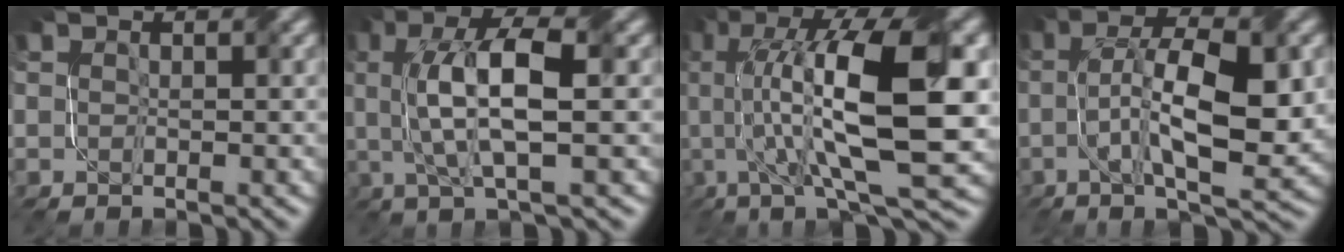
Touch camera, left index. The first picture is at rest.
{"total": 7.8, "force": [0.8, 2.2, 7.4], "torque": [-0.144, 0.008, 0.021]}
{"total": 15.3, "force": [2.2, 4.7, 14.4], "torque": [-0.243, 0.015, 0.046]}
{"total": 10.6, "force": [-0.3, 3.4, 10.0], "torque": [-0.167, 0.006, 0.000]}